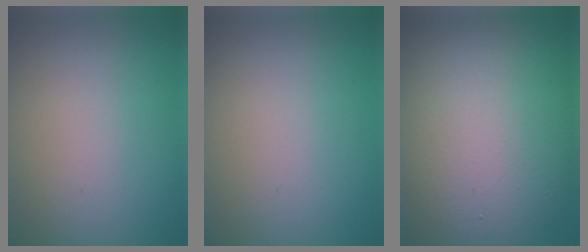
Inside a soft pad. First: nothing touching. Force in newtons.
{"total": 0.0}
{"total": 15.1, "press": 15.1, "slide": 1.2}